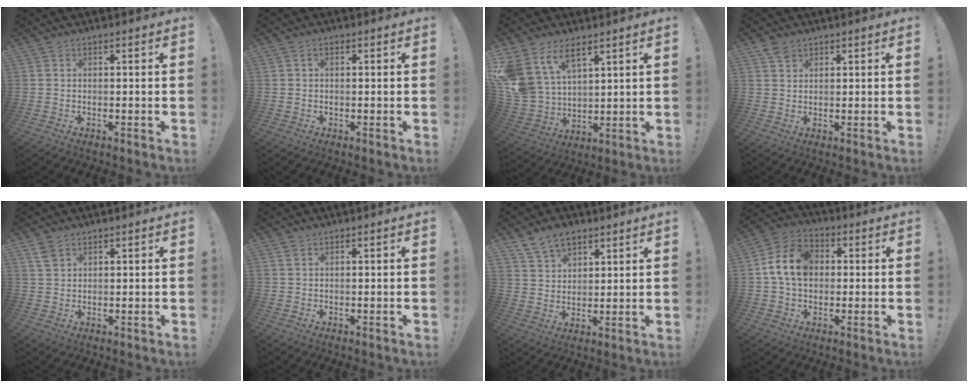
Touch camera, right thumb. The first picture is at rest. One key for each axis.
{"total": 1.2, "fx": 0.2, "fy": 0.7, "fz": 1.0, "tx": -0.016, "ty": 0.002, "tz": 0.003}
{"total": 13.5, "fx": 8.4, "fy": 7.9, "fz": 7.1, "tx": -0.173, "ty": -0.054, "tz": 0.164}
{"total": 3.1, "fx": 2.3, "fy": 1.7, "fz": 1.1, "tx": -0.009, "ty": -0.012, "tz": 0.042}
{"total": 3.2, "fx": 2.2, "fy": 1.7, "fz": 1.6, "tx": -0.021, "ty": -0.012, "tz": 0.041}
{"total": 1.1, "fx": 0.6, "fy": 0.4, "fz": 0.8, "tx": -0.018, "ty": 0.002, "tz": 0.013}
{"total": 8.3, "fx": 6.0, "fy": 4.9, "fz": 3.0, "tx": -0.054, "ty": -0.031, "tz": 0.117}
{"total": 12.5, "fx": 1.7, "fy": 9.2, "fz": 8.3, "tx": -0.150, "ty": 0.016, "tz": 0.035}